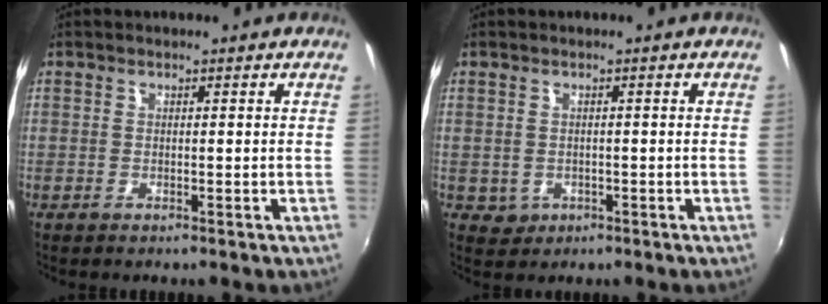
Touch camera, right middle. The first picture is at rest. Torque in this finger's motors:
{"motor_torque": [0.32, -0.26, -0.02, 0.00]}